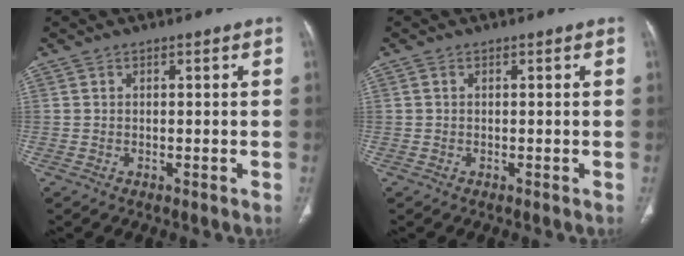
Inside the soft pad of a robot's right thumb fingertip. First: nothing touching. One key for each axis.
{"total": 0.0}